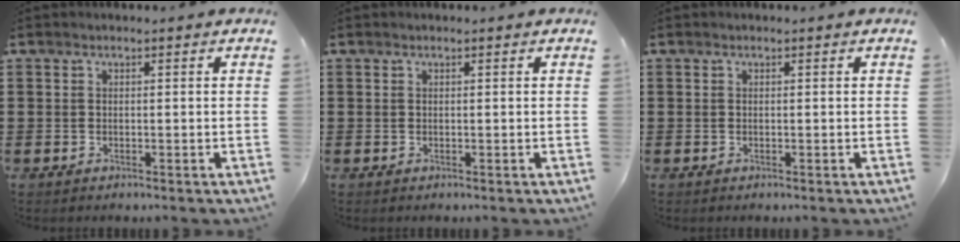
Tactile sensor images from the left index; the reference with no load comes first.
{"total": 0.0}
{"total": 0.0}